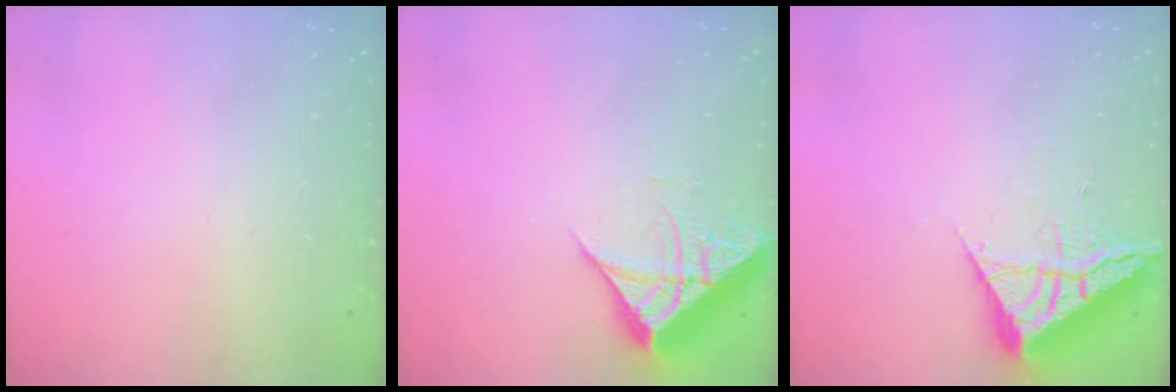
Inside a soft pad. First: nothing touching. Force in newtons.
{"total": 6.6, "press": 6.6, "slide": 0.3}
{"total": 7.3, "press": 7.3, "slide": 0.5}